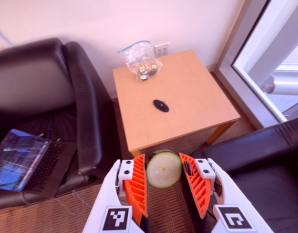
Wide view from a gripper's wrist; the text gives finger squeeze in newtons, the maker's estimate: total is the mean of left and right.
{"total": 10.3, "left": 10.5, "right": 10.2}